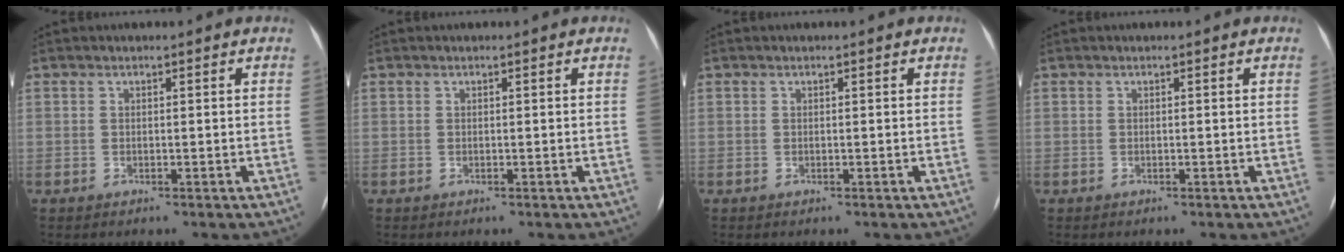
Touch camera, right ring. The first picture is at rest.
{"total": 0.0}
{"total": 0.0}
{"total": 0.0}